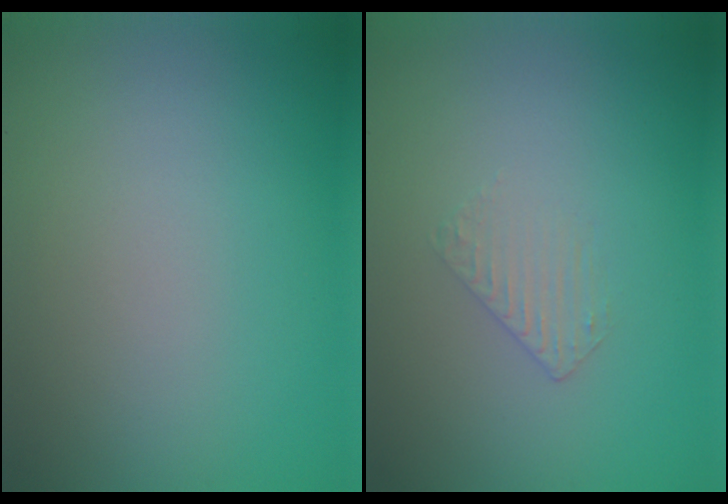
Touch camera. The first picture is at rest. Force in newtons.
{"total": 0.9, "press": 0.2, "slide": 0.9}